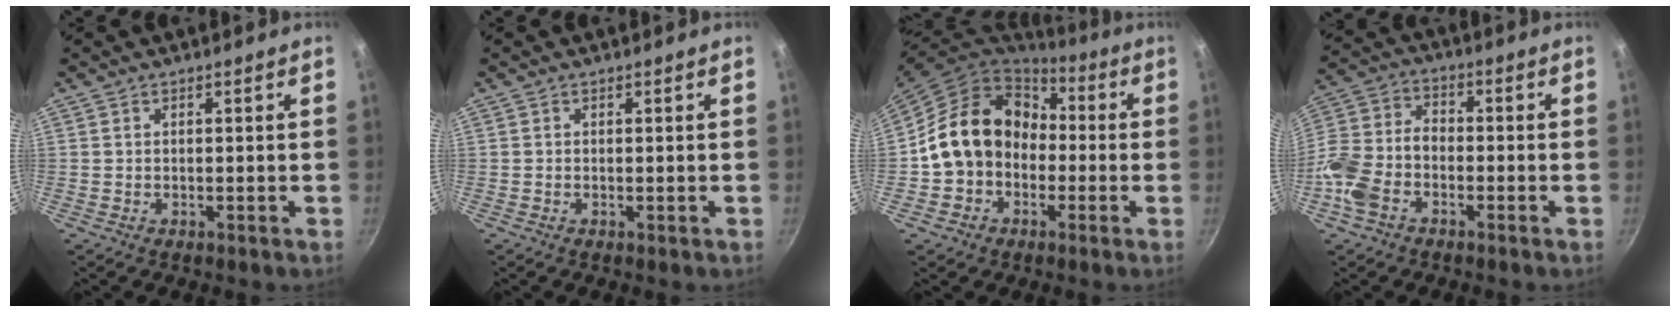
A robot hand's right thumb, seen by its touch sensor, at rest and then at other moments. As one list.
[{"total": 0.0}, {"total": 16.1, "force": [-1.1, 13.5, 8.8], "torque": [-0.125, 0.058, -0.024]}, {"total": 11.3, "force": [-5.0, 7.3, 7.0], "torque": [-0.138, 0.042, -0.112]}]